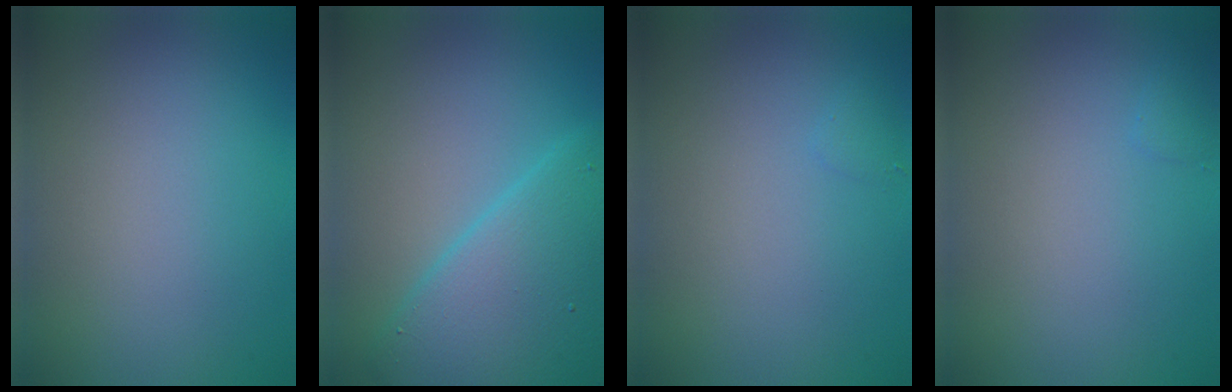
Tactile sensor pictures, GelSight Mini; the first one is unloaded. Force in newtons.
{"total": 7.6, "press": 7.5, "slide": 0.4}
{"total": 0.6, "press": 0.6, "slide": 0.0}
{"total": 0.7, "press": 0.7, "slide": 0.0}